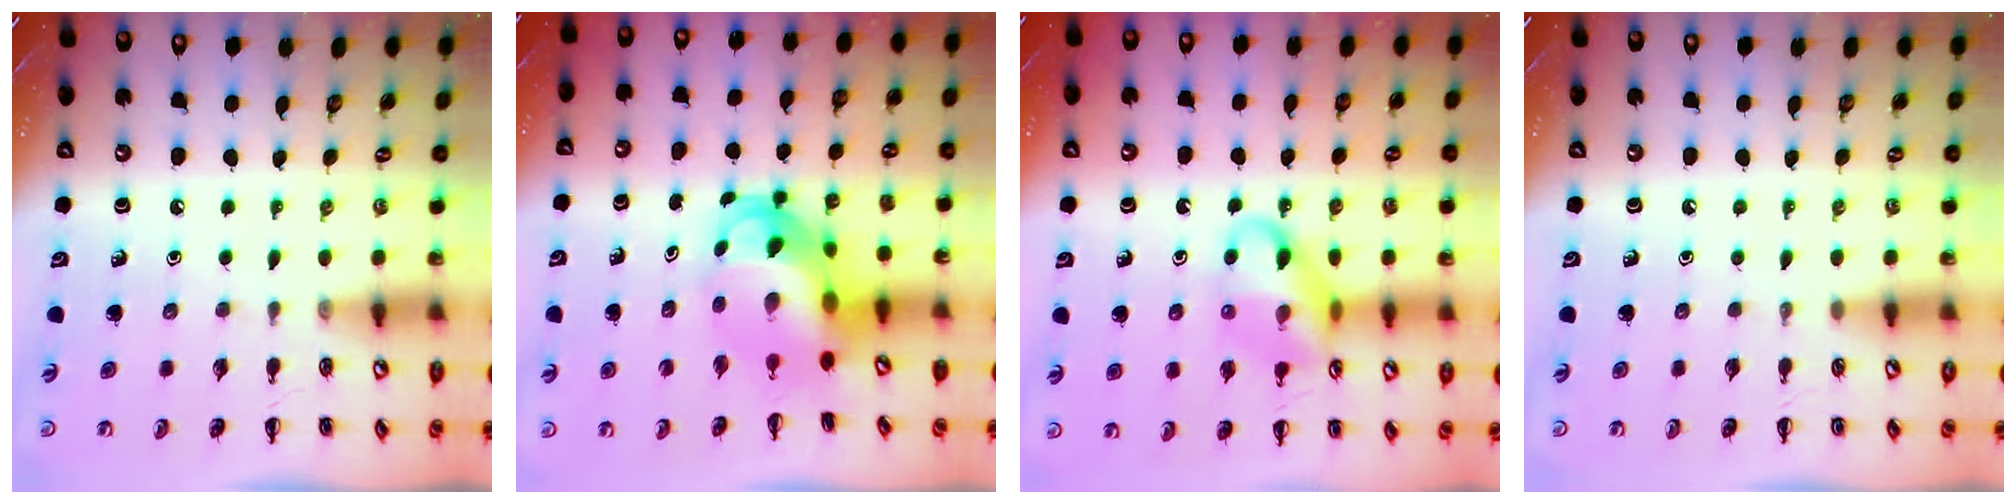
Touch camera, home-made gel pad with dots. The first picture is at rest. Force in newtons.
{"total": 7.8, "press": 7.5, "slide": 2.1}
{"total": 14.1, "press": 14.0, "slide": 1.8}
{"total": 0.0}